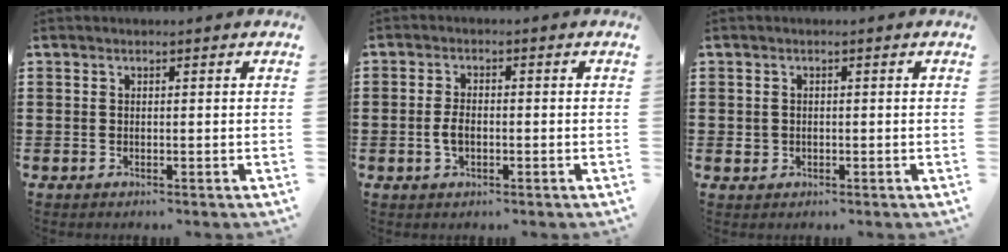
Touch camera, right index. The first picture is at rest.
{"total": 2.8, "force": [-0.6, 1.5, 2.3], "torque": [-0.059, -0.005, -0.014]}
{"total": 1.1, "force": [-0.1, 1.1, 0.3], "torque": [-0.008, 0.006, -0.003]}